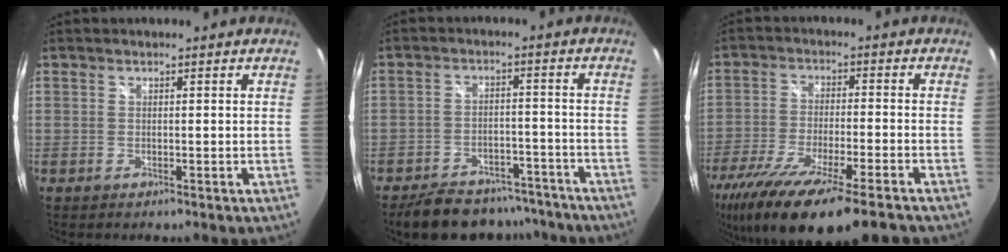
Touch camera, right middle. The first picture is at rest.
{"total": 15.2, "force": [-12.8, 6.2, 5.3], "torque": [-0.118, 0.017, -0.167]}
{"total": 18.7, "force": [-14.0, 2.3, 12.1], "torque": [-0.238, -0.063, -0.239]}